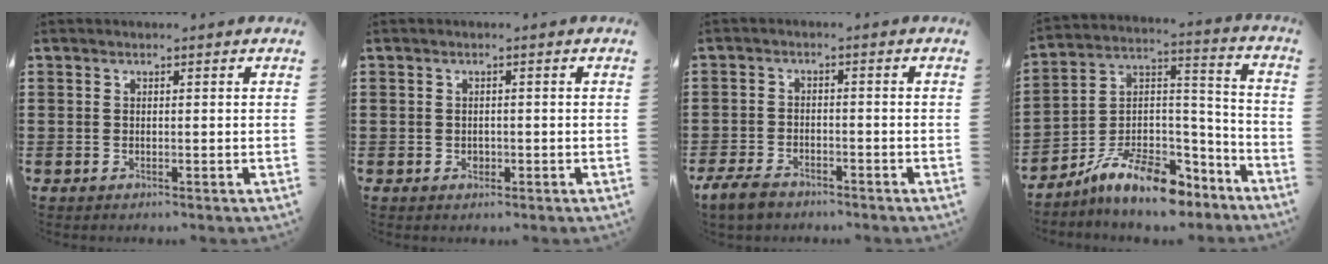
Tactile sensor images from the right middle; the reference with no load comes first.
{"total": 0.9, "force": [-0.2, 0.7, 0.4], "torque": [-0.011, 0.002, -0.004]}
{"total": 3.5, "force": [-2.9, 1.3, 1.5], "torque": [-0.048, -0.001, -0.063]}
{"total": 10.5, "force": [-8.5, 2.9, 5.4], "torque": [-0.106, 0.019, -0.169]}